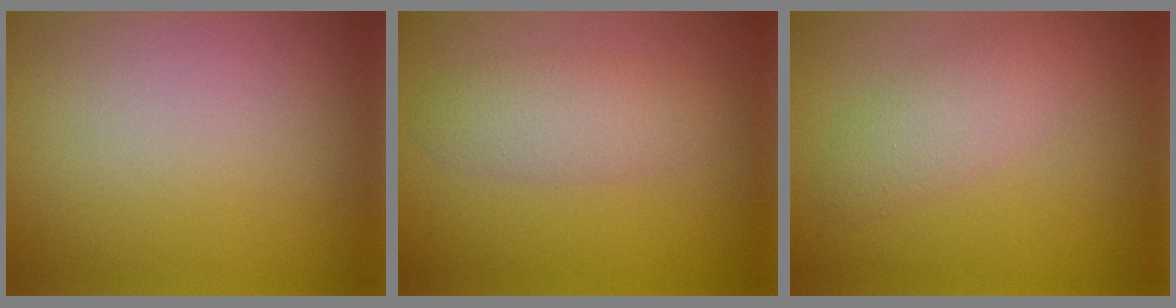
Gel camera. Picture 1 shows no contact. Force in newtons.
{"total": 3.1, "press": 3.1, "slide": 0.0}
{"total": 2.8, "press": 2.8, "slide": 0.1}